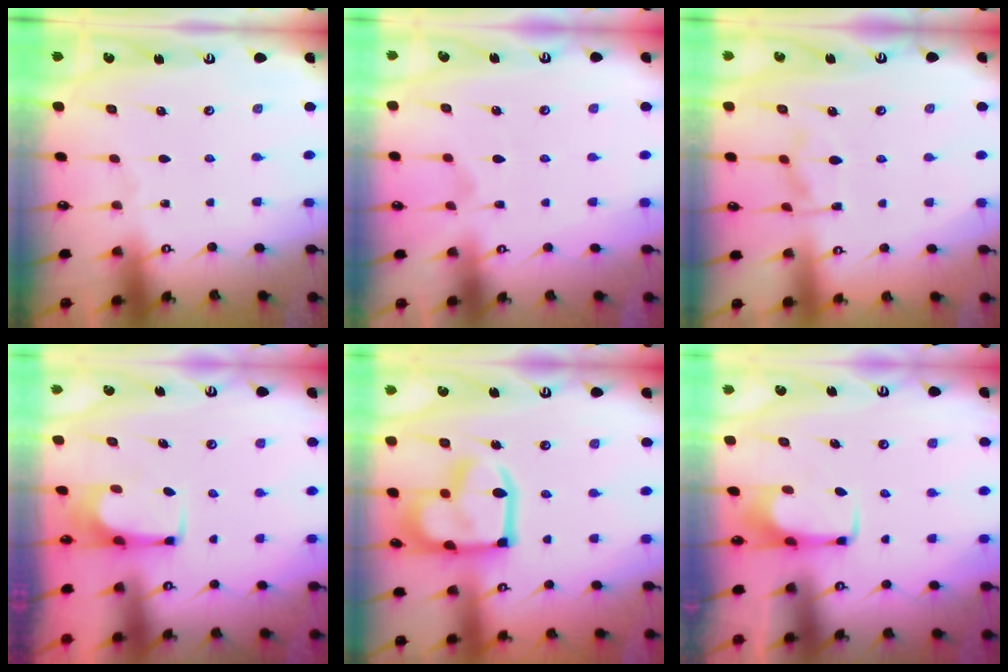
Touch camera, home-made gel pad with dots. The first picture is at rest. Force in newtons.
{"total": 2.7, "press": 2.4, "slide": 1.2}
{"total": 7.2, "press": 7.1, "slide": 1.1}
{"total": 3.5, "press": 3.5, "slide": 0.2}
{"total": 20.2, "press": 20.2, "slide": 1.5}
{"total": 1.6, "press": 1.5, "slide": 0.4}